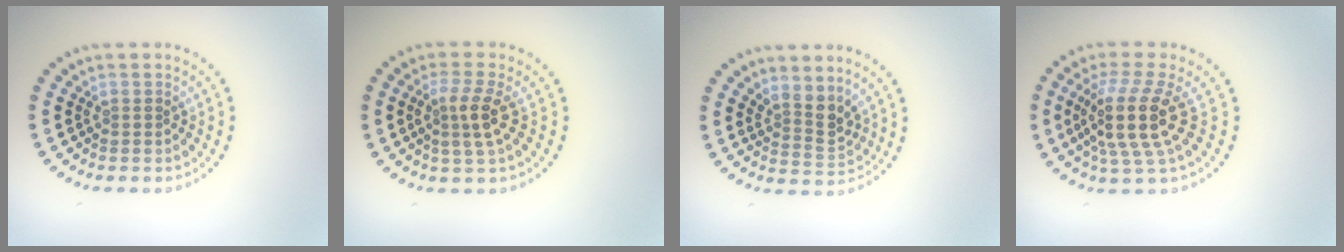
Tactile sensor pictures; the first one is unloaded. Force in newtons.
{"total": 2.7, "press": 2.3, "slide": 1.4}
{"total": 2.7, "press": 2.0, "slide": 1.8}
{"total": 4.9, "press": 3.8, "slide": 3.2}